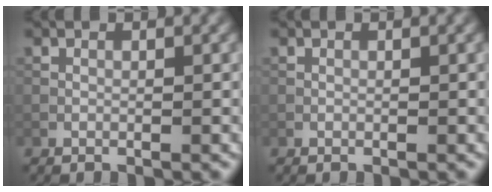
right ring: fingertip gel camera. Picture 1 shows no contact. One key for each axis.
{"total": 0.0}